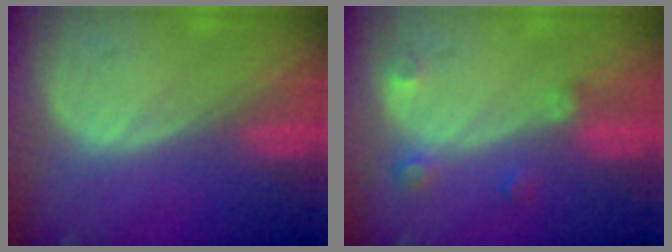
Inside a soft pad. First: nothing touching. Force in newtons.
{"total": 2.6, "press": 2.5, "slide": 0.5}